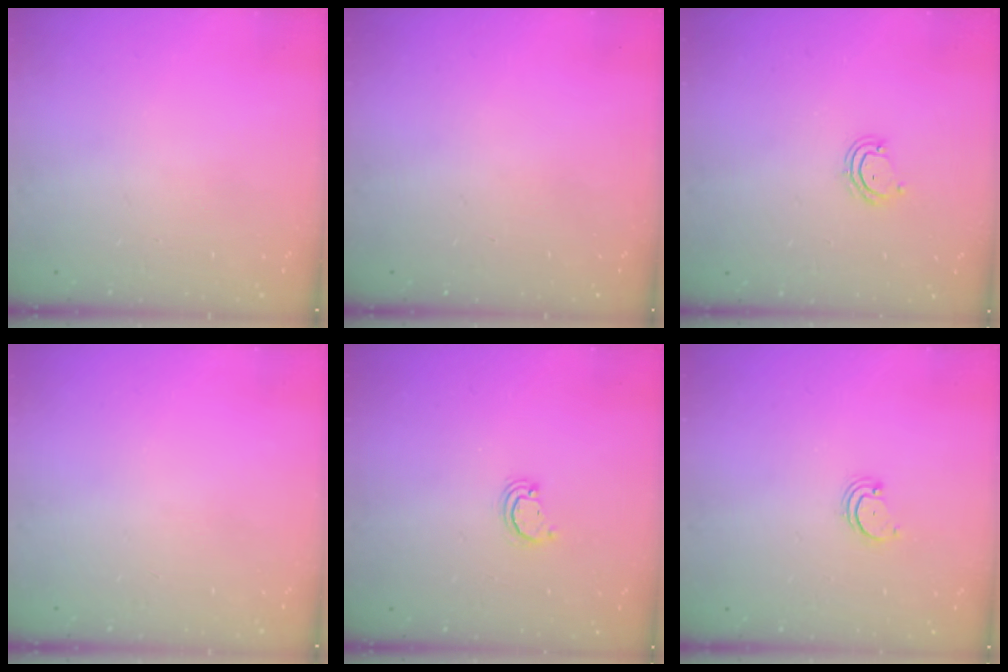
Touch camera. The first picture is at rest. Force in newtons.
{"total": 0.0}
{"total": 4.2, "press": 4.2, "slide": 0.4}
{"total": 0.0}
{"total": 2.5, "press": 2.5, "slide": 0.3}
{"total": 2.2, "press": 2.2, "slide": 0.2}